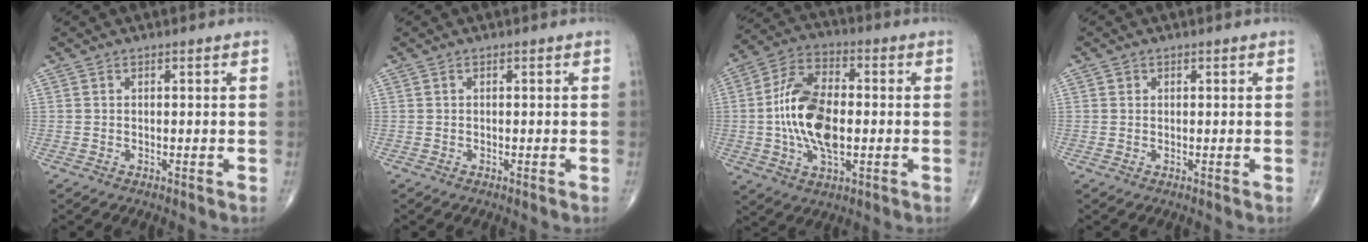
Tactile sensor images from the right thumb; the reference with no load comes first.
{"total": 0.0}
{"total": 15.2, "force": [-0.9, 8.1, 12.8], "torque": [-0.242, 0.015, -0.020]}
{"total": 0.7, "force": [0.2, 0.6, 0.1], "torque": [0.002, 0.001, 0.002]}